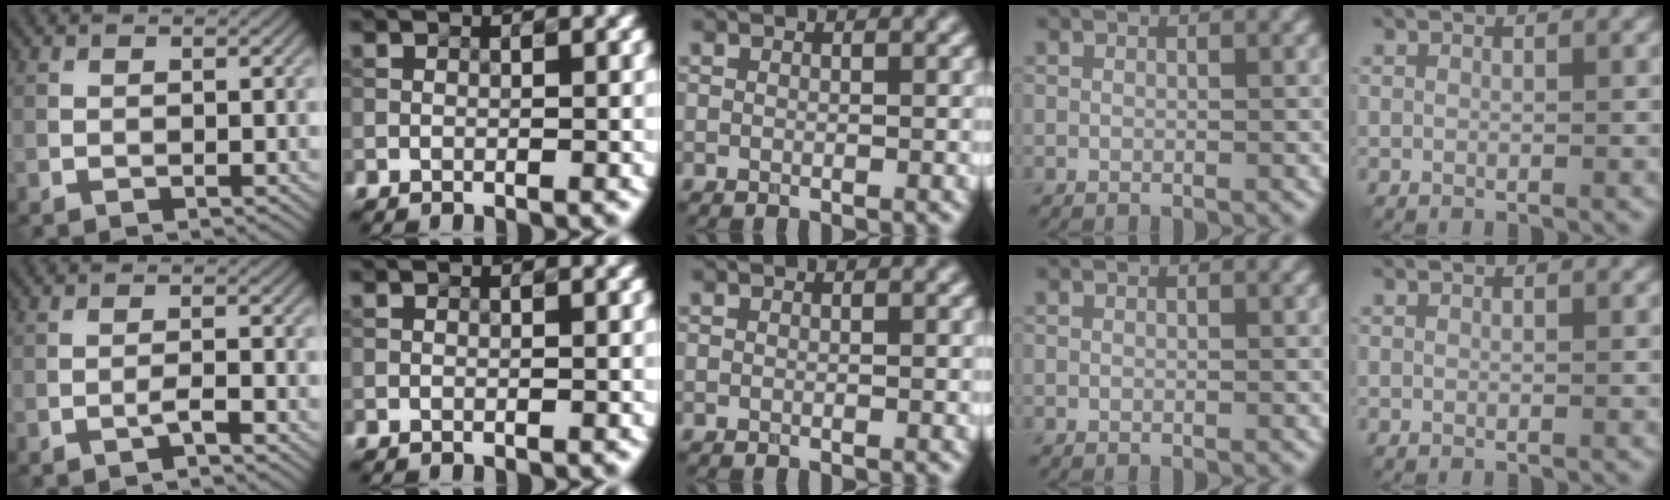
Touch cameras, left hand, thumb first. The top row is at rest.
{"thumb": {"total": 1.7, "force": [-1.0, 0.2, 1.3], "torque": [-0.024, 0.009, -0.022]}}